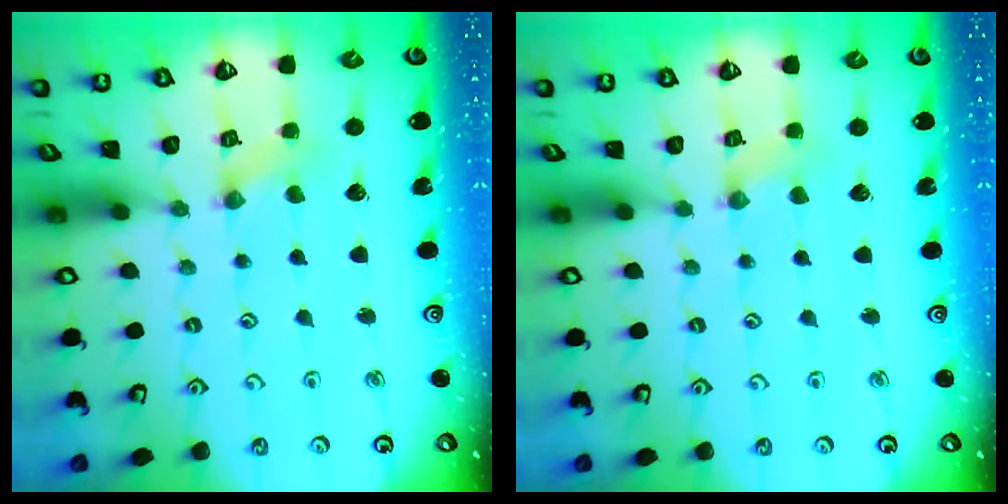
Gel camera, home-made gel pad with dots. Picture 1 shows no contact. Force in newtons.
{"total": 1.5, "press": 1.5, "slide": 0.3}